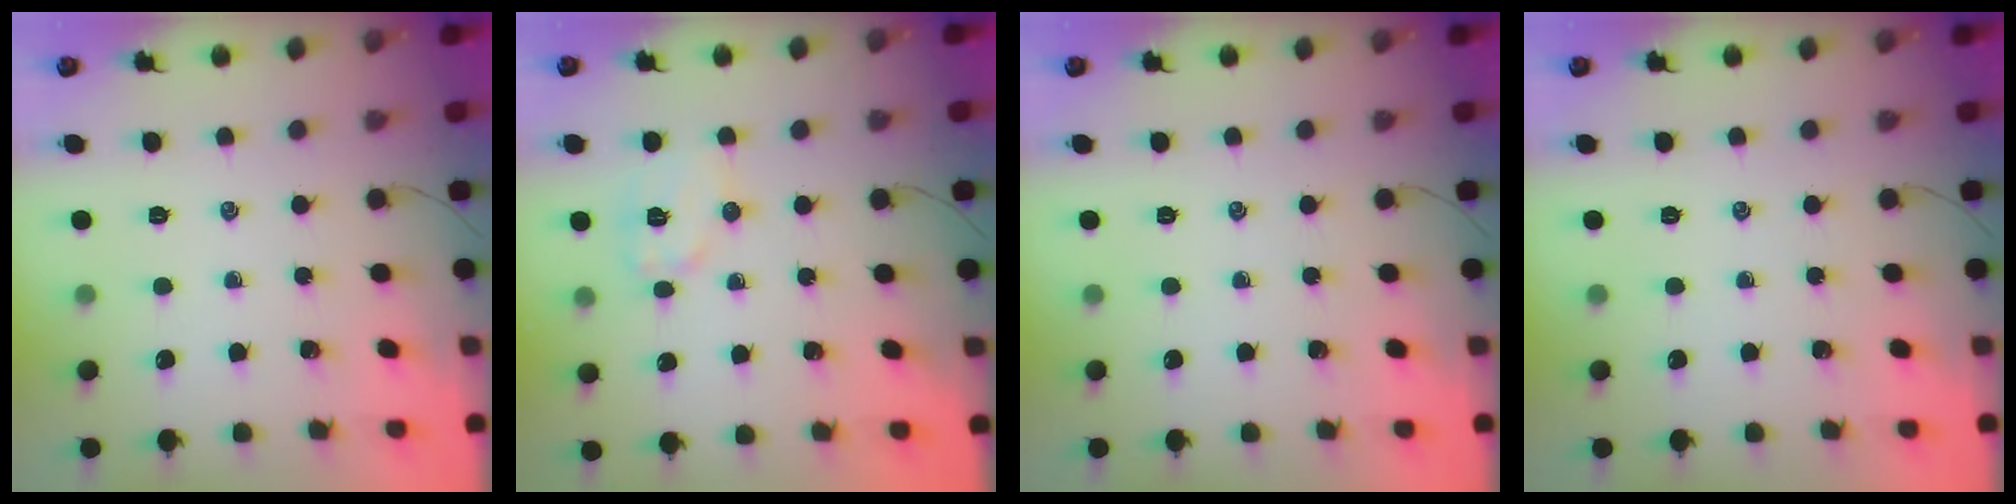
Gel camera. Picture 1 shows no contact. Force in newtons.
{"total": 7.9, "press": 7.9, "slide": 0.5}
{"total": 0.0}
{"total": 0.0}